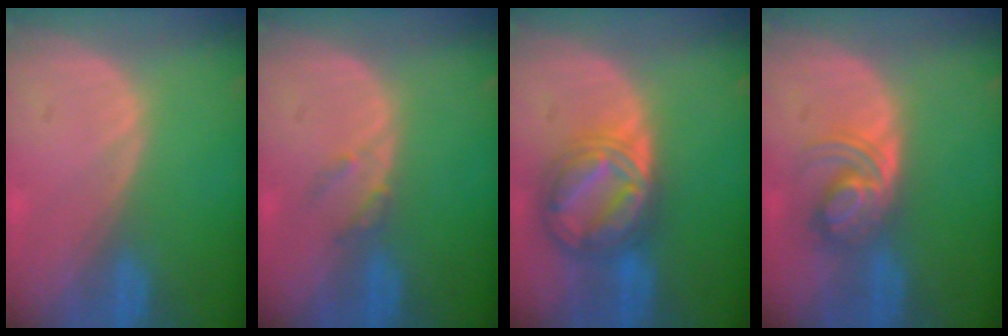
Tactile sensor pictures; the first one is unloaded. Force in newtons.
{"total": 1.9, "press": 1.9, "slide": 0.1}
{"total": 8.8, "press": 8.7, "slide": 0.8}
{"total": 5.7, "press": 5.5, "slide": 1.5}